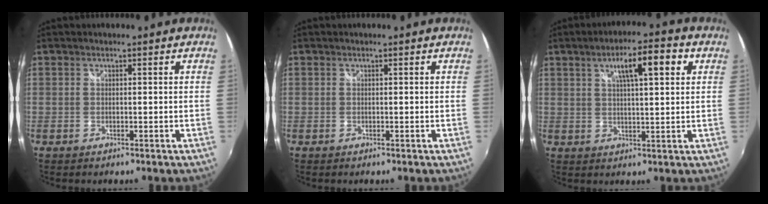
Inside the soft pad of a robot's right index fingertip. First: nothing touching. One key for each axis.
{"total": 0.0}
{"total": 9.0, "fx": 3.7, "fy": 2.0, "fz": 7.9, "tx": -0.129, "ty": 0.017, "tz": 0.059}